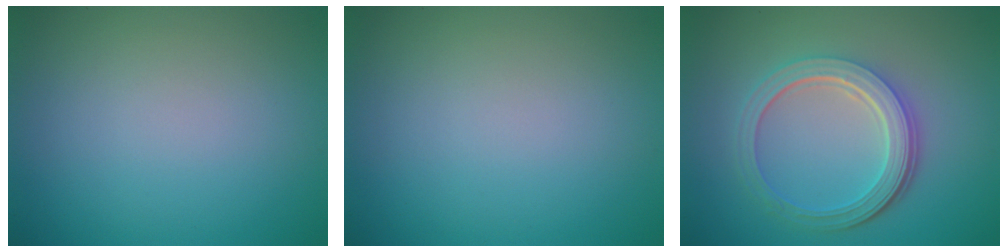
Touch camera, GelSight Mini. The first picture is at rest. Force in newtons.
{"total": 0.0}
{"total": 5.4, "press": 3.9, "slide": 3.7}